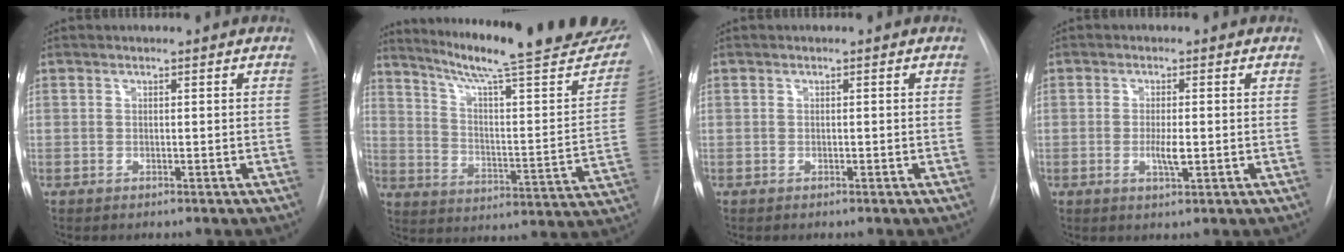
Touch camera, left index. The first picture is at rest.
{"total": 28.7, "force": [24.8, 2.3, 14.1], "torque": [-0.215, -0.078, 0.324]}
{"total": 0.0}
{"total": 3.0, "force": [-0.7, 0.6, 2.8], "torque": [-0.053, -0.006, -0.011]}